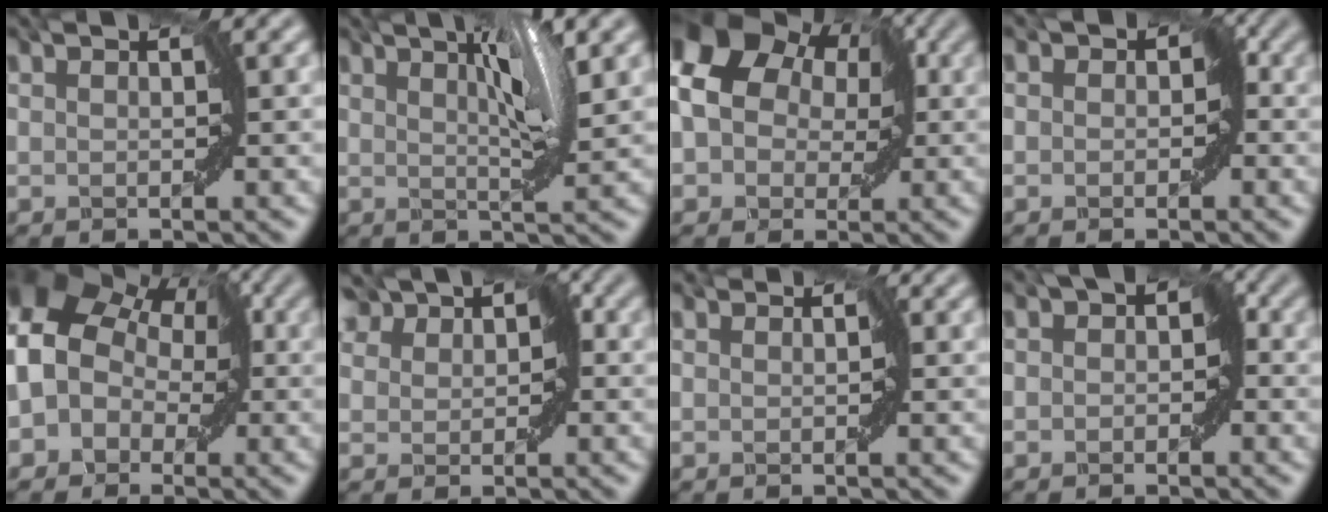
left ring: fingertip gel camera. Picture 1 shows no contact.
{"total": 4.5, "force": [1.7, 1.0, 4.0], "torque": [-0.045, 0.003, 0.021]}
{"total": 9.5, "force": [1.7, 7.8, 5.0], "torque": [-0.085, 0.034, 0.012]}
{"total": 1.6, "force": [-0.2, 1.4, 0.8], "torque": [0.012, 0.001, -0.005]}
{"total": 7.8, "force": [0.5, 6.6, 4.1], "torque": [-0.057, 0.011, -0.006]}
{"total": 3.0, "force": [1.5, 2.3, 1.1], "torque": [-0.022, 0.010, 0.024]}
{"total": 0.0}
{"total": 1.9, "force": [0.0, 1.4, 1.3], "torque": [0.001, 0.004, -0.006]}